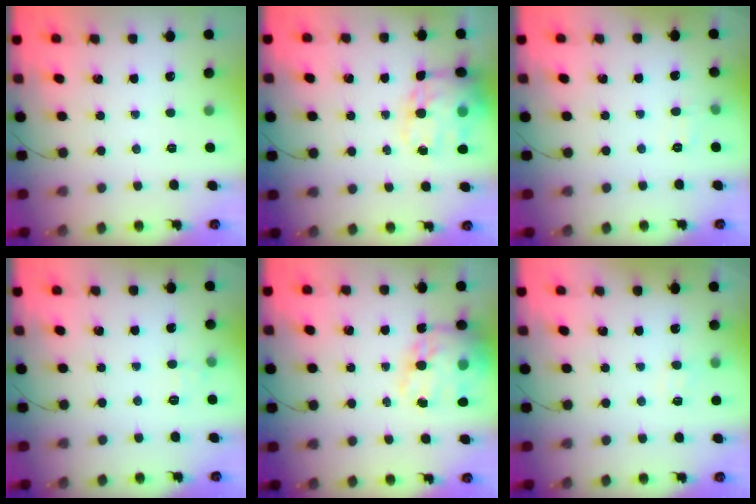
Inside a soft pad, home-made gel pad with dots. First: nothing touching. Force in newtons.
{"total": 17.5, "press": 16.9, "slide": 4.3}
{"total": 3.1, "press": 2.7, "slide": 1.5}
{"total": 5.5, "press": 5.3, "slide": 1.5}
{"total": 19.3, "press": 18.8, "slide": 4.4}
{"total": 4.9, "press": 4.7, "slide": 1.3}